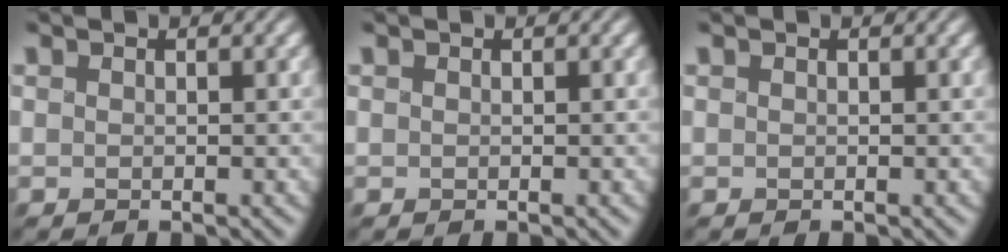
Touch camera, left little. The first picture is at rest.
{"total": 0.0}
{"total": 0.0}